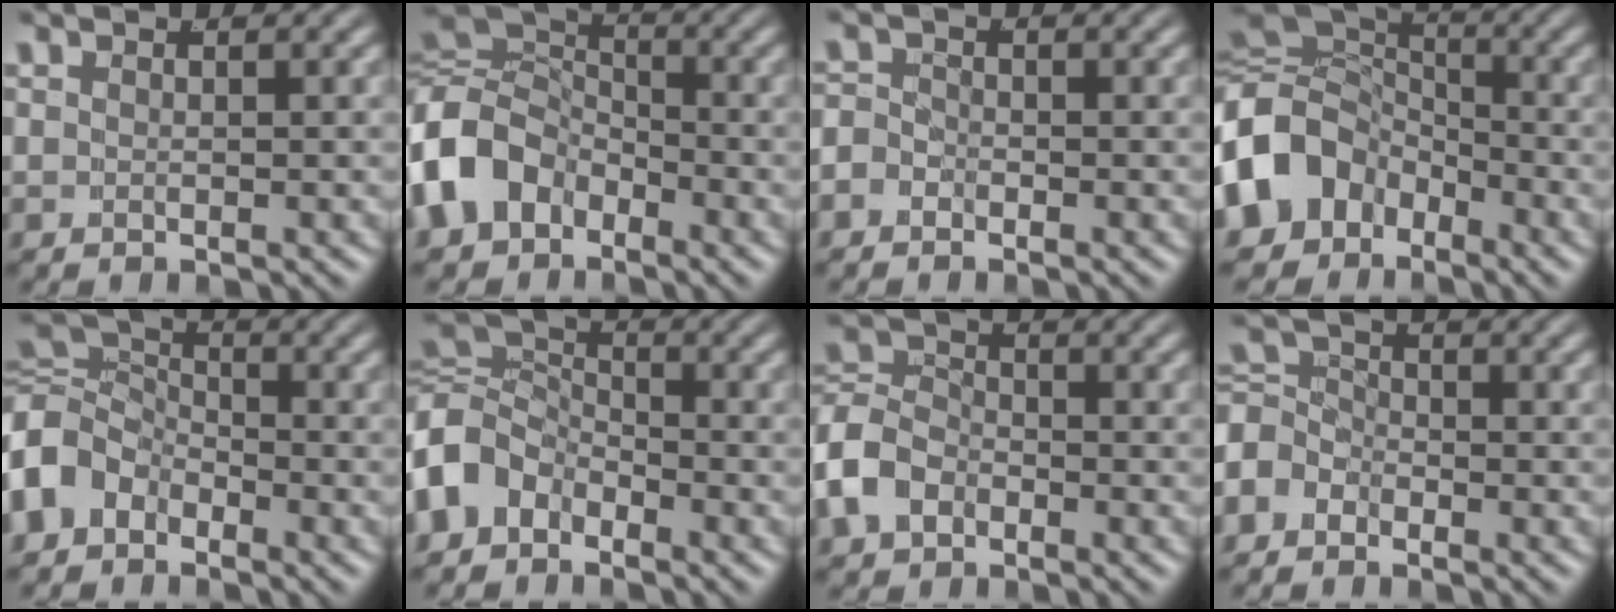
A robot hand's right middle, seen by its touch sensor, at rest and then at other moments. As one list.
[{"total": 9.2, "force": [-1.5, 7.8, 4.8], "torque": [-0.125, -0.026, -0.024]}, {"total": 2.2, "force": [-1.3, 1.6, 0.5], "torque": [-0.019, -0.016, -0.020]}, {"total": 12.5, "force": [-2.3, 10.8, 5.9], "torque": [-0.153, -0.034, -0.039]}, {"total": 6.1, "force": [-1.6, 5.2, 2.8], "torque": [-0.075, -0.022, -0.025]}, {"total": 6.8, "force": [-1.4, 5.7, 3.3], "torque": [-0.085, -0.024, -0.024]}, {"total": 6.0, "force": [-1.9, 5.1, 2.5], "torque": [-0.076, -0.022, -0.030]}, {"total": 4.9, "force": [-1.5, 4.2, 1.9], "torque": [-0.042, -0.019, -0.026]}]